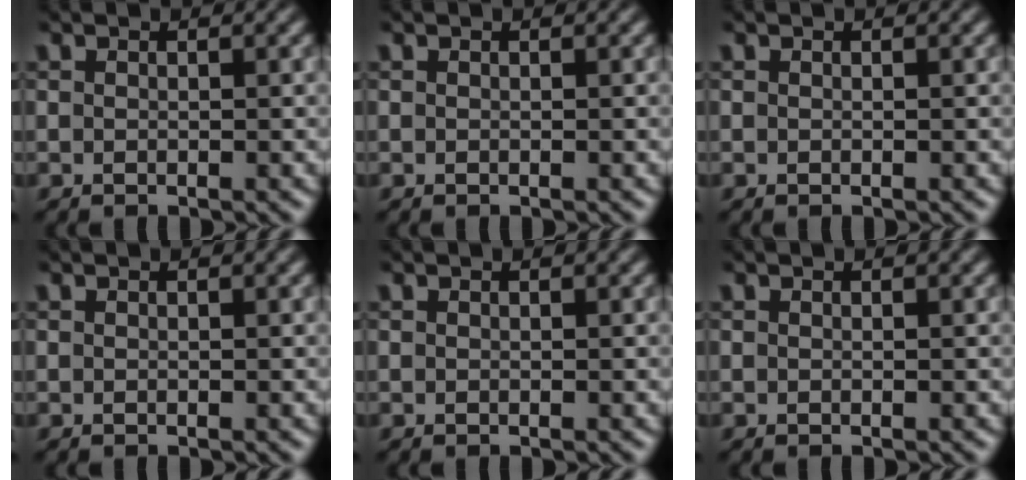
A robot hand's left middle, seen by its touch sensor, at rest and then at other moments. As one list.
[{"total": 0.0}, {"total": 0.0}, {"total": 0.0}, {"total": 0.0}, {"total": 0.0}]